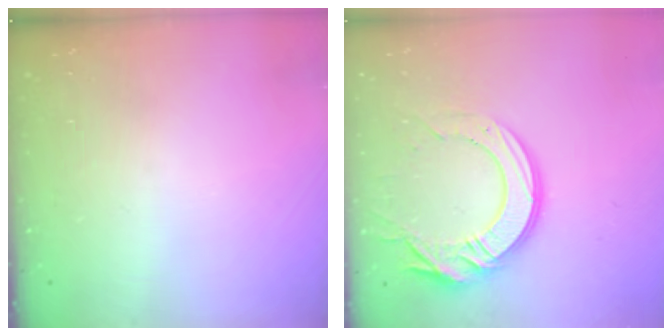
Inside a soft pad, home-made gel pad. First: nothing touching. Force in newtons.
{"total": 15.8, "press": 15.7, "slide": 1.7}